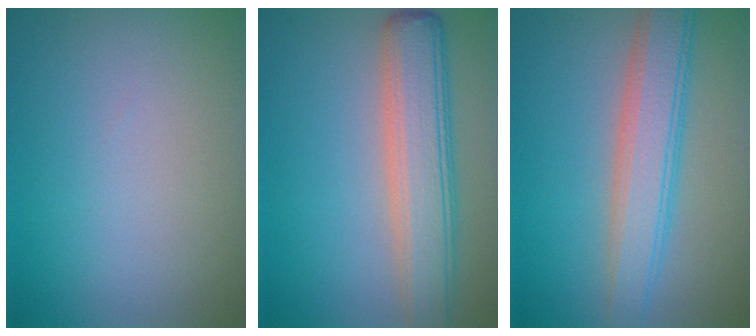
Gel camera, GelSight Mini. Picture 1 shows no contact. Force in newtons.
{"total": 5.8, "press": 5.8, "slide": 0.5}
{"total": 5.1, "press": 5.1, "slide": 0.3}